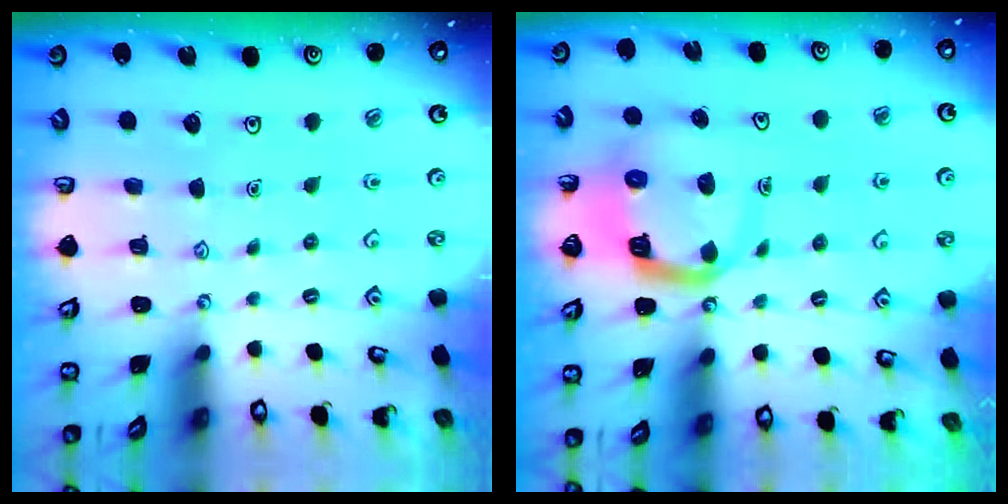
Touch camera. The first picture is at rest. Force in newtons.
{"total": 9.0, "press": 9.0, "slide": 1.1}